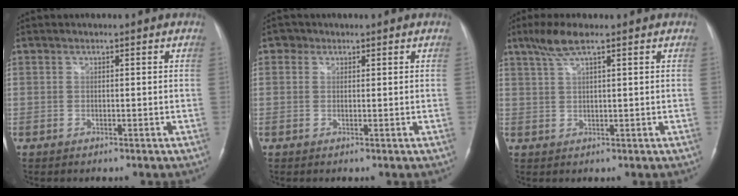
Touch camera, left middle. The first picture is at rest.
{"total": 1.5, "force": [0.7, 1.3, 0.2], "torque": [0.003, 0.002, 0.007]}
{"total": 4.4, "force": [3.0, 0.3, 3.2], "torque": [-0.075, 0.011, 0.061]}